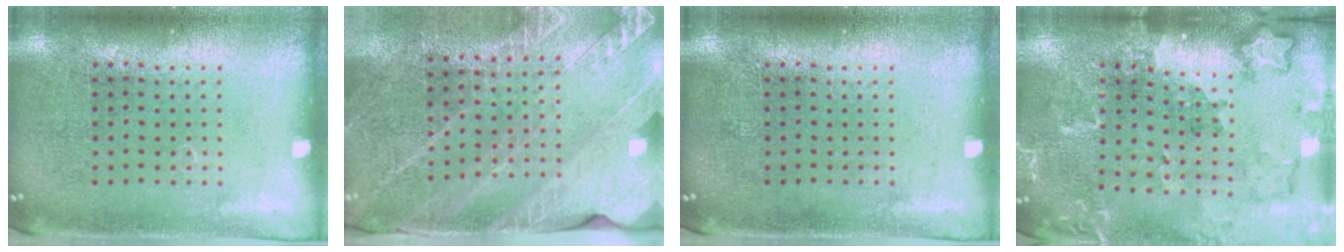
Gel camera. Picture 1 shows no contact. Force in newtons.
{"total": 2.6, "press": 2.5, "slide": 0.4}
{"total": 0.0}
{"total": 1.8, "press": 1.8, "slide": 0.2}